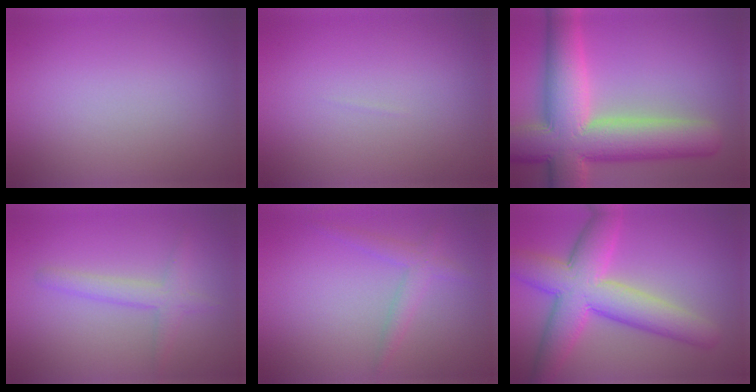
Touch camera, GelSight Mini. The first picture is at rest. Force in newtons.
{"total": 0.0}
{"total": 13.3, "press": 13.2, "slide": 1.0}
{"total": 2.4, "press": 2.4, "slide": 0.1}
{"total": 2.0, "press": 2.0, "slide": 0.1}
{"total": 8.6, "press": 8.6, "slide": 0.3}